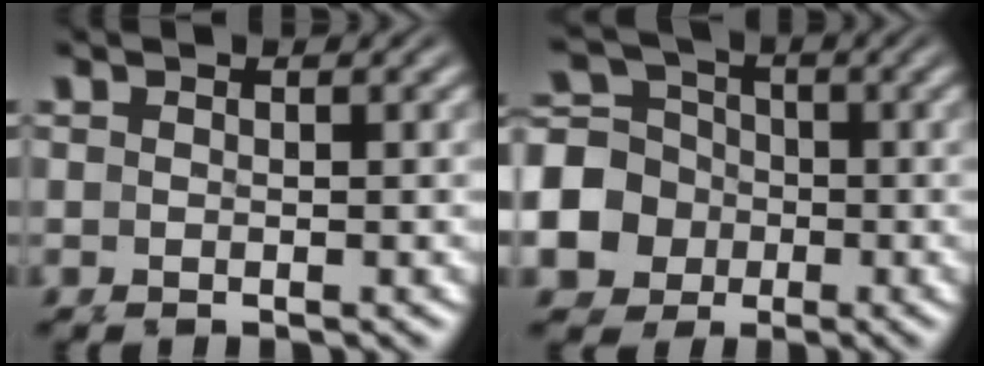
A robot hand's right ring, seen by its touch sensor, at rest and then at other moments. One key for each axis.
{"total": 8.6, "fx": -1.0, "fy": 8.0, "fz": 2.9, "tx": -0.076, "ty": -0.029, "tz": -0.013}